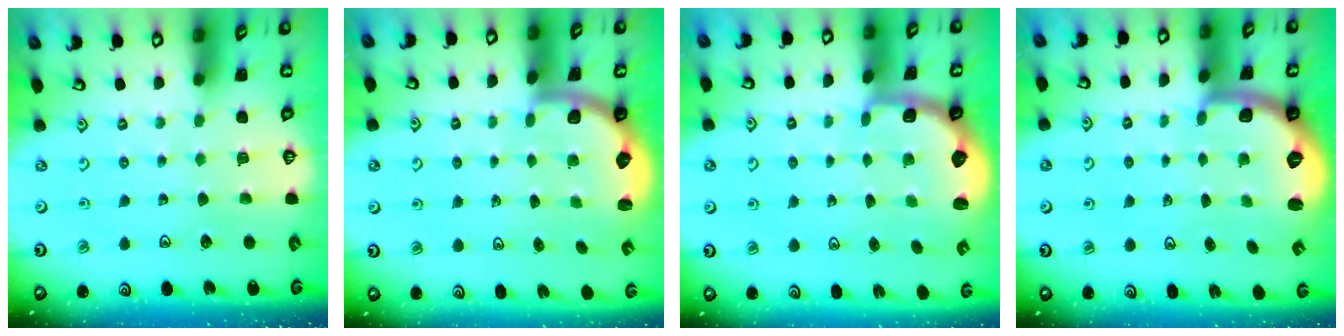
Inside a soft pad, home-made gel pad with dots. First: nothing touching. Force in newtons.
{"total": 2.1, "press": 1.9, "slide": 1.0}
{"total": 2.5, "press": 1.9, "slide": 1.7}
{"total": 1.9, "press": 1.8, "slide": 0.5}